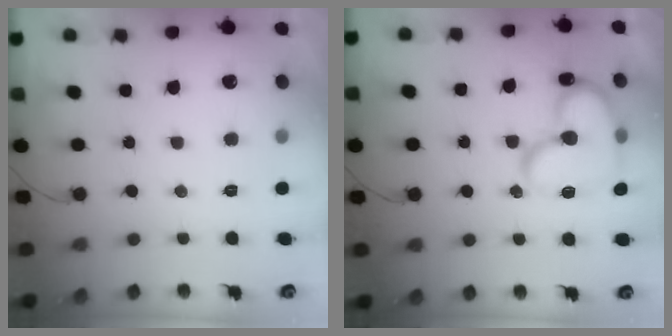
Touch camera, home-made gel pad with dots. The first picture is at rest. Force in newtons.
{"total": 18.5, "press": 18.3, "slide": 2.5}